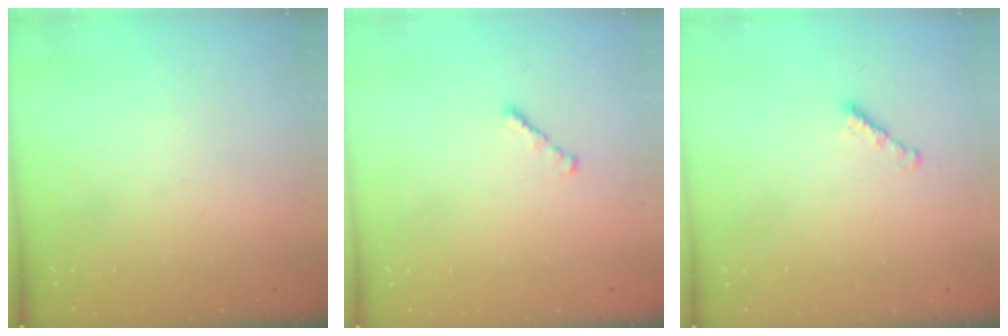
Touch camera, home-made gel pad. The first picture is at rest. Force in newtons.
{"total": 1.8, "press": 1.7, "slide": 0.6}
{"total": 2.4, "press": 2.4, "slide": 0.4}